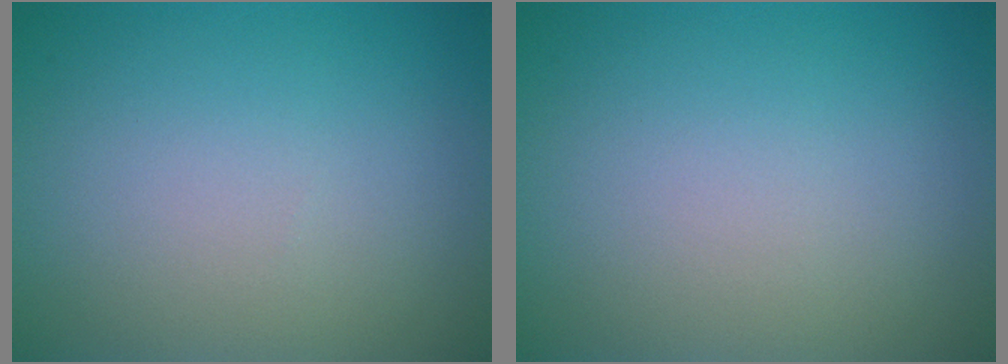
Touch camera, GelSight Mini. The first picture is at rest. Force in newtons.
{"total": 0.0}